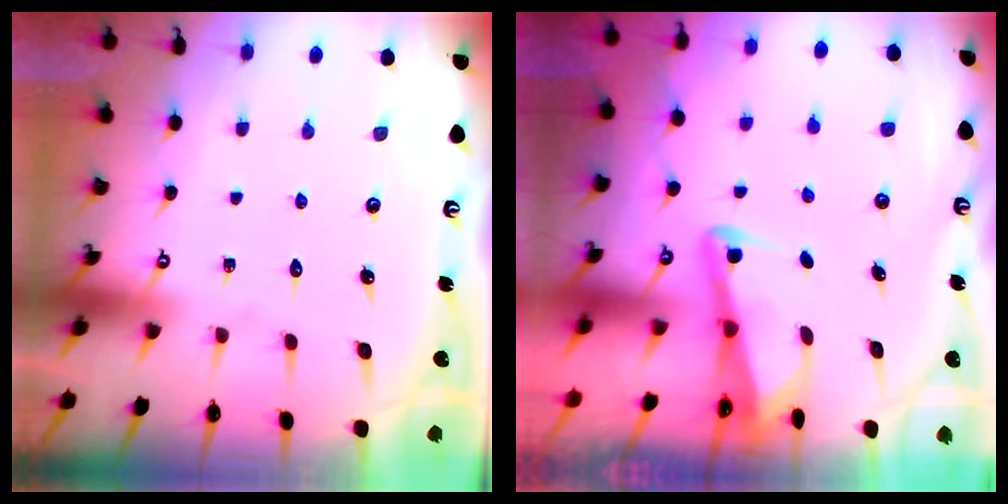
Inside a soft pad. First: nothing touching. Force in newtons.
{"total": 2.9, "press": 2.9, "slide": 0.4}